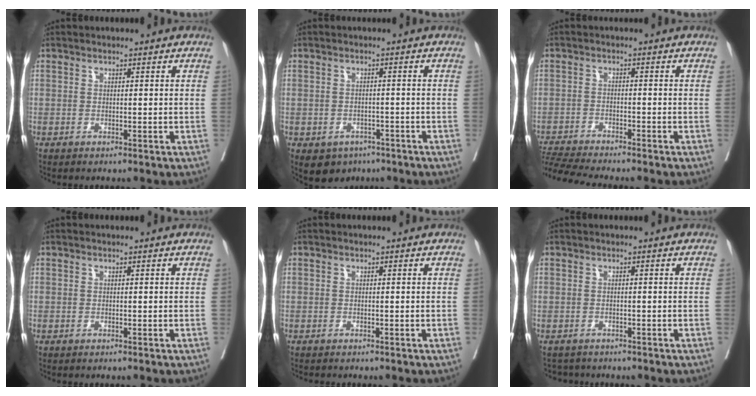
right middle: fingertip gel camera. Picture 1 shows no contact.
{"total": 5.2, "force": [-3.3, 3.8, 1.3], "torque": [-0.020, 0.002, -0.042]}
{"total": 7.8, "force": [-7.4, -1.0, 2.4], "torque": [-0.046, -0.013, -0.127]}
{"total": 0.0}
{"total": 1.7, "force": [-1.5, 0.2, 0.6], "torque": [-0.016, -0.005, -0.020]}
{"total": 3.0, "force": [-2.8, 1.0, -0.1], "torque": [-0.002, -0.007, -0.044]}